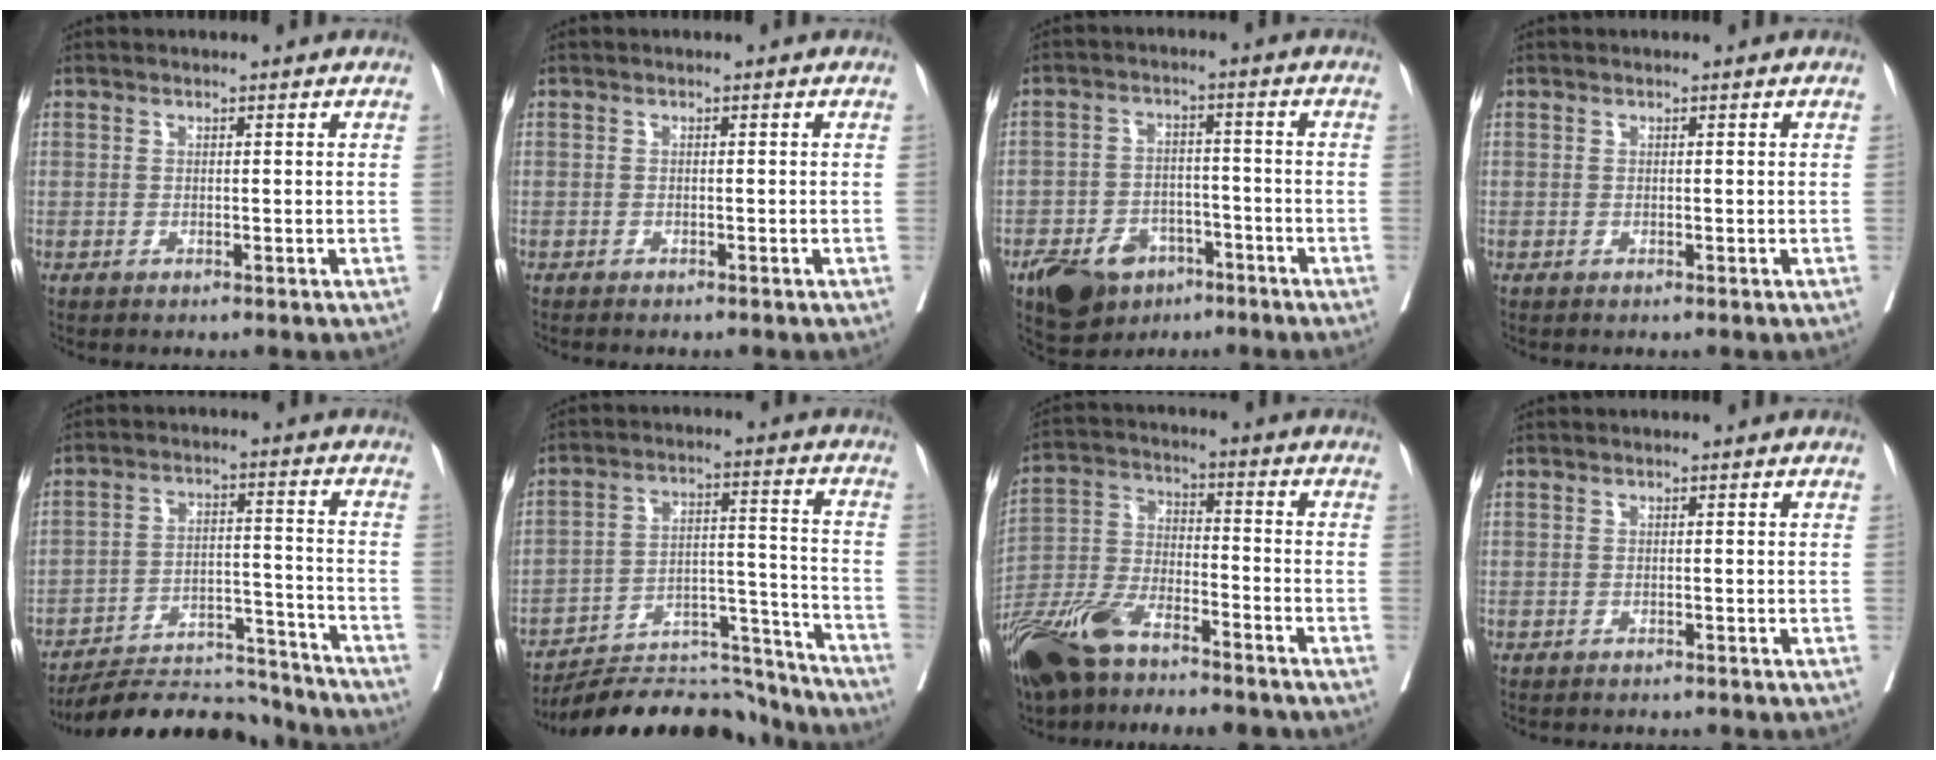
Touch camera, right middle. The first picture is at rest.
{"total": 1.4, "force": [-1.1, 0.1, 0.8], "torque": [-0.014, -0.003, -0.010]}
{"total": 11.2, "force": [-6.9, 7.0, 5.3], "torque": [-0.088, 0.006, -0.107]}
{"total": 0.0}
{"total": 14.2, "force": [-13.9, 2.3, 1.6], "torque": [-0.011, 0.039, -0.205]}
{"total": 18.4, "force": [-17.9, 3.0, 3.0], "torque": [-0.052, 0.048, -0.262]}
{"total": 18.2, "force": [-14.1, 5.7, 9.9], "torque": [-0.233, -0.014, -0.257]}
{"total": 4.0, "force": [-3.7, 0.8, 1.3], "torque": [-0.014, -0.003, -0.041]}